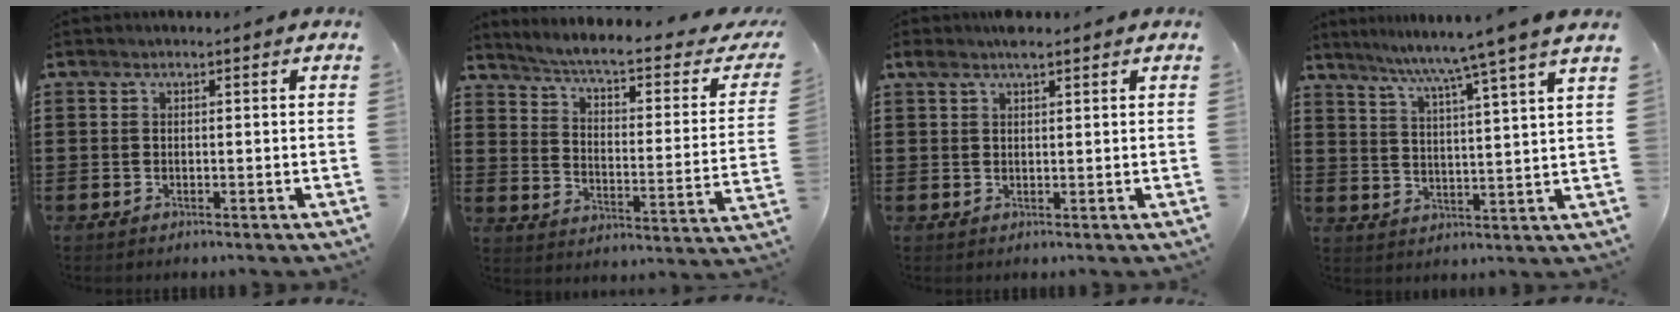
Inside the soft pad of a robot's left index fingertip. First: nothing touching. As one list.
[{"total": 4.9, "force": [4.1, -0.4, 2.8], "torque": [-0.074, -0.038, 0.061]}, {"total": 2.7, "force": [2.0, 0.7, 1.7], "torque": [-0.038, 0.003, 0.035]}, {"total": 6.9, "force": [5.8, -1.9, 3.1], "torque": [-0.080, -0.038, 0.093]}]